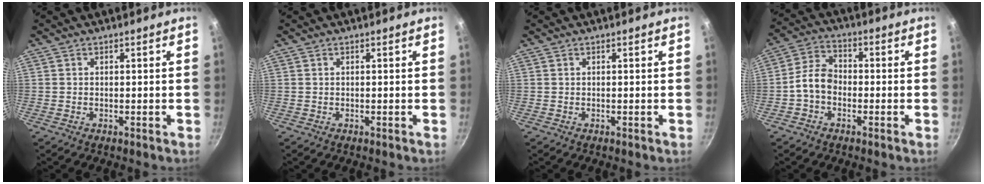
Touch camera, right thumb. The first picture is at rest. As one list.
[{"total": 0.0}, {"total": 0.0}, {"total": 6.3, "force": [-1.7, 4.4, 4.1], "torque": [-0.065, 0.029, -0.046]}]